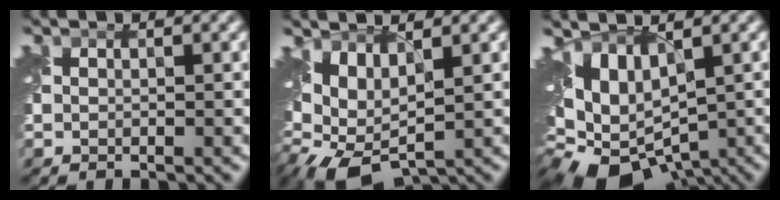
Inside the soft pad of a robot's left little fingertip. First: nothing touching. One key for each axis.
{"total": 6.1, "fx": 1.0, "fy": 3.3, "fz": 5.1, "tx": -0.111, "ty": -0.002, "tz": 0.021}
{"total": 9.3, "fx": -2.0, "fy": 5.7, "fz": 7.0, "tx": -0.124, "ty": -0.018, "tz": -0.023}